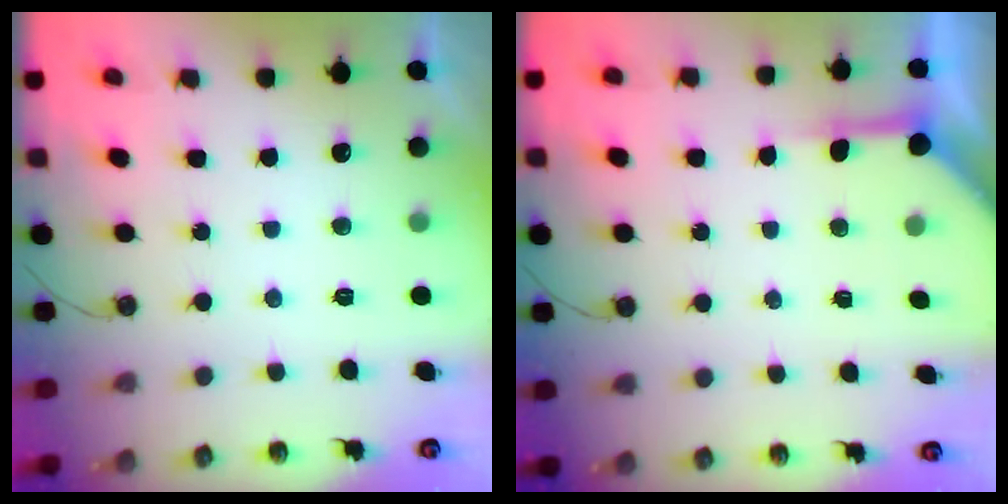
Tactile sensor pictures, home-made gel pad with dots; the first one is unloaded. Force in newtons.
{"total": 4.8, "press": 4.8, "slide": 0.1}